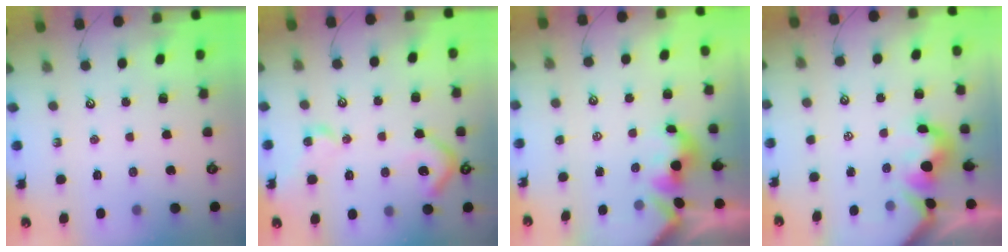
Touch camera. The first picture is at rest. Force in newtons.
{"total": 8.6, "press": 8.6, "slide": 1.1}
{"total": 1.7, "press": 1.7, "slide": 0.2}
{"total": 1.0, "press": 0.7, "slide": 0.7}